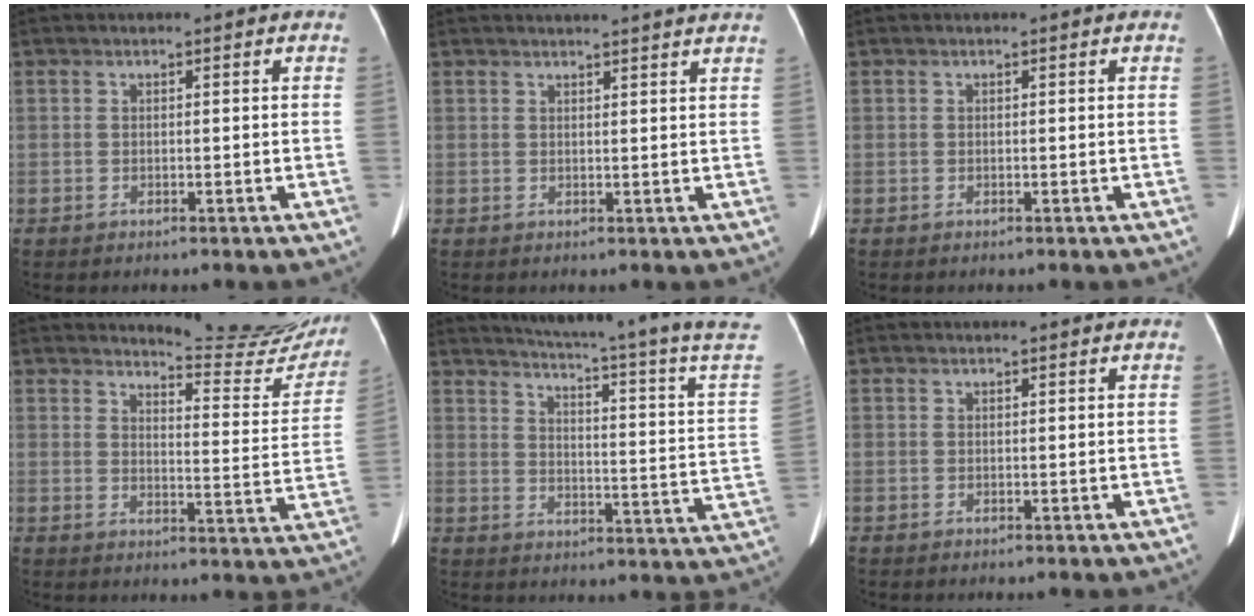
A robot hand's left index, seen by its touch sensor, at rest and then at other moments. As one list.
[{"total": 9.9, "force": [9.2, -0.5, 3.4], "torque": [-0.045, -0.015, 0.091]}, {"total": 0.0}, {"total": 15.0, "force": [14.3, 1.7, 4.1], "torque": [-0.040, -0.103, 0.152]}, {"total": 23.4, "force": [20.1, -3.2, 11.5], "torque": [-0.182, -0.112, 0.246]}, {"total": 1.9, "force": [1.8, 0.2, 0.6], "torque": [-0.007, -0.004, 0.015]}]